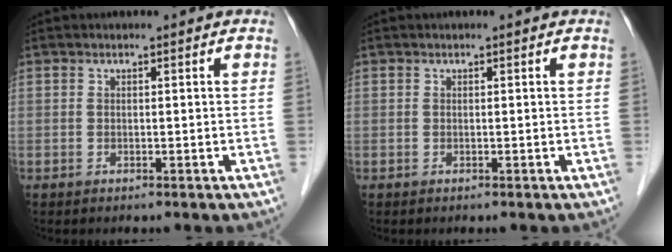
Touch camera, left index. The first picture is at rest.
{"total": 0.0}